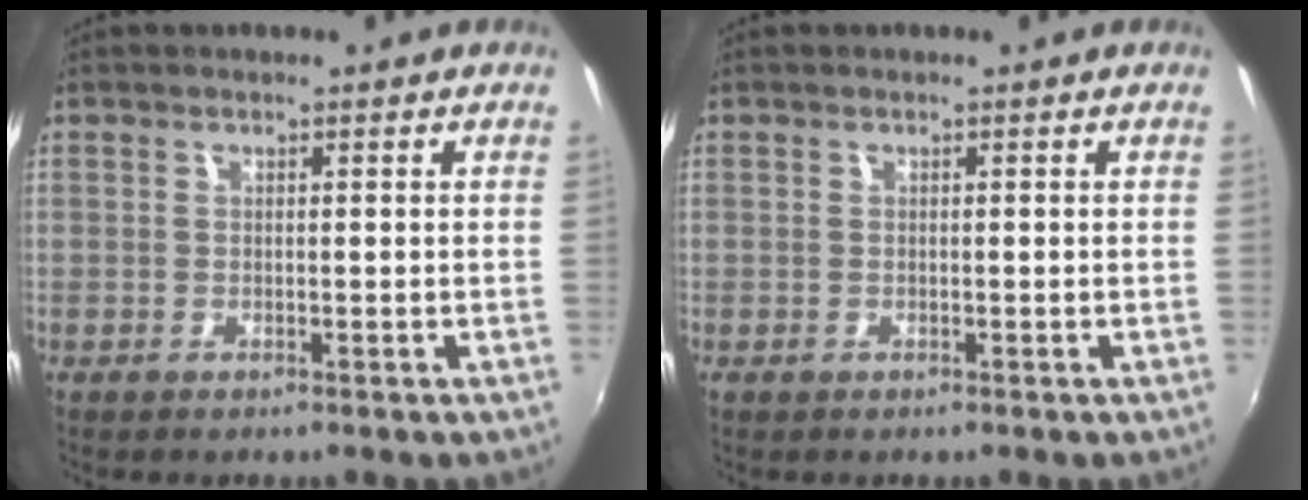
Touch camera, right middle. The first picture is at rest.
{"total": 0.0}